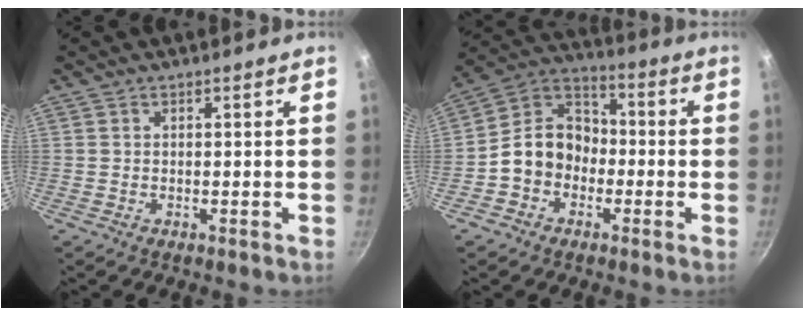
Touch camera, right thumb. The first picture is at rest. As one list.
[{"total": 11.1, "force": [-2.6, 9.1, 5.8], "torque": [-0.059, 0.051, -0.069]}]